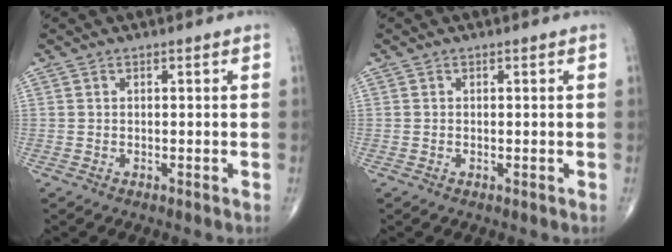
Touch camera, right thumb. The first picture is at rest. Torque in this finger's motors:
{"motor_torque": [-0.55, 0.07, -0.16, -0.09, -0.03]}